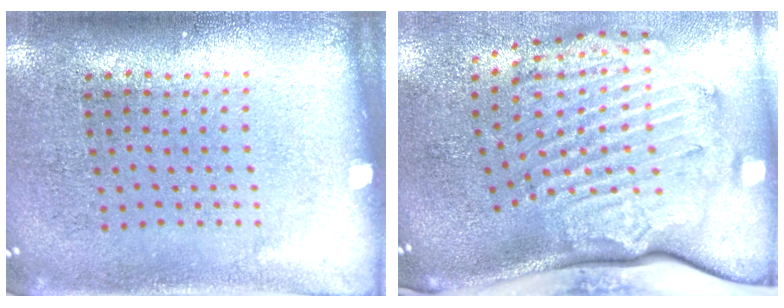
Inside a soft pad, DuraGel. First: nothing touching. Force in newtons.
{"total": 3.6, "press": 2.5, "slide": 2.7}